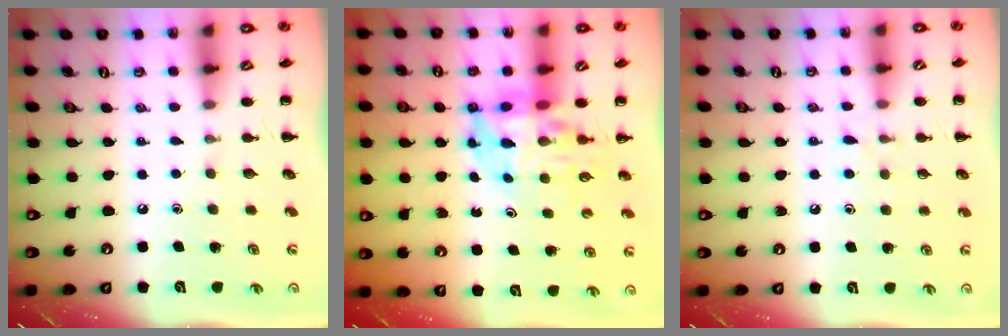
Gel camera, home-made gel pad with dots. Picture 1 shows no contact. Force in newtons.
{"total": 9.5, "press": 9.1, "slide": 2.8}
{"total": 5.8, "press": 5.4, "slide": 2.3}